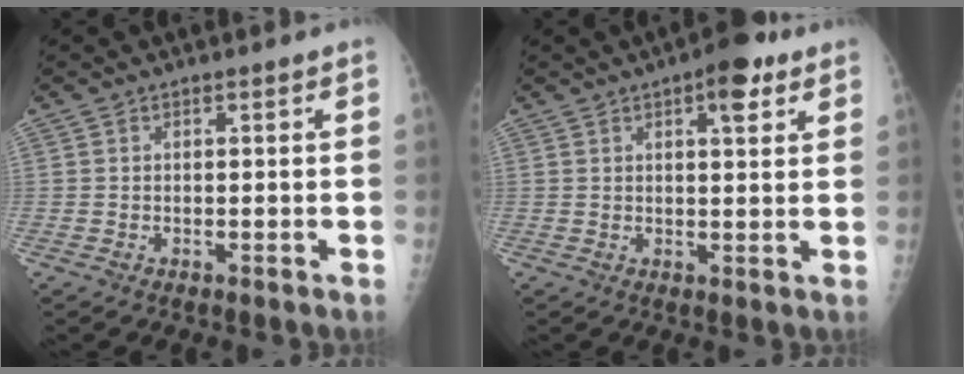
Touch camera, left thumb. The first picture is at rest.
{"total": 6.8, "force": [3.6, 2.5, 5.2], "torque": [-0.055, -0.011, 0.043]}